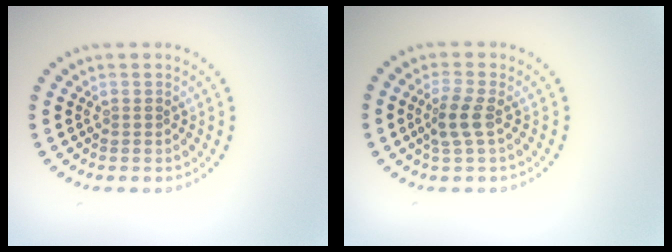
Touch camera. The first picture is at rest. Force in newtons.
{"total": 2.2, "press": 2.0, "slide": 1.0}